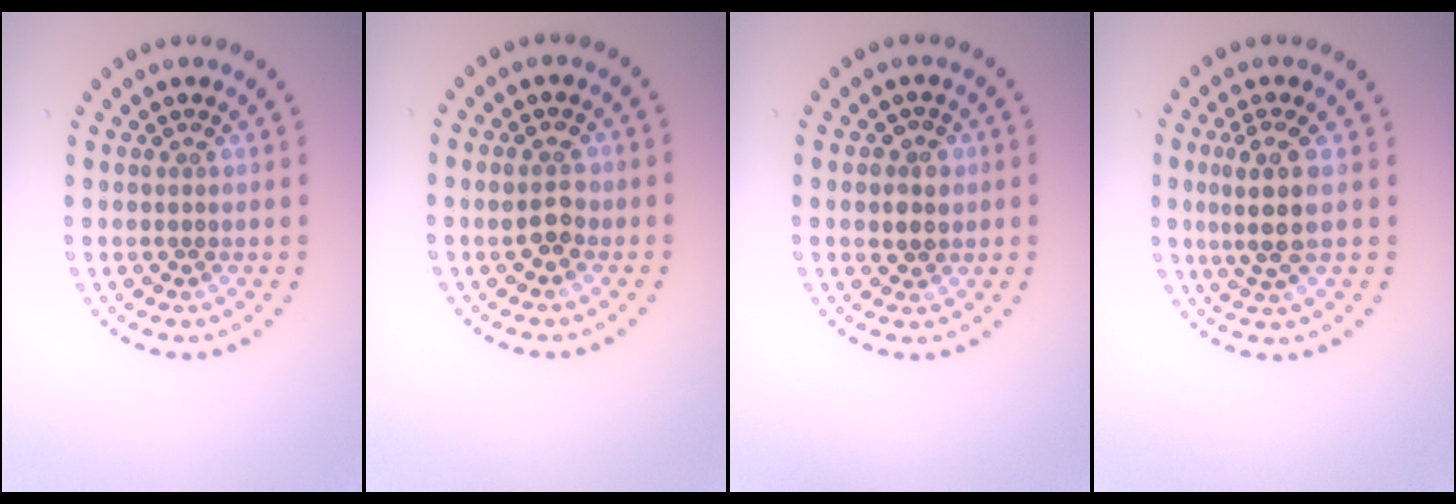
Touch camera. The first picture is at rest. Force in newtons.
{"total": 2.1, "press": 2.1, "slide": 0.2}
{"total": 1.9, "press": 1.9, "slide": 0.5}
{"total": 3.4, "press": 2.8, "slide": 1.9}